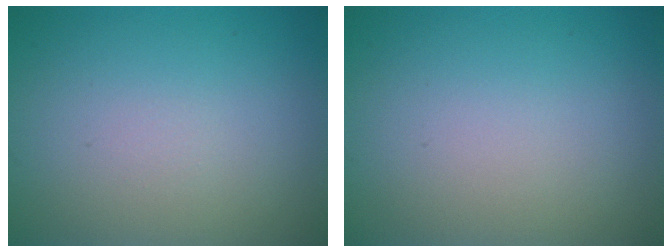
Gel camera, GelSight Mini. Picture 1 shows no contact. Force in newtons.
{"total": 0.0}